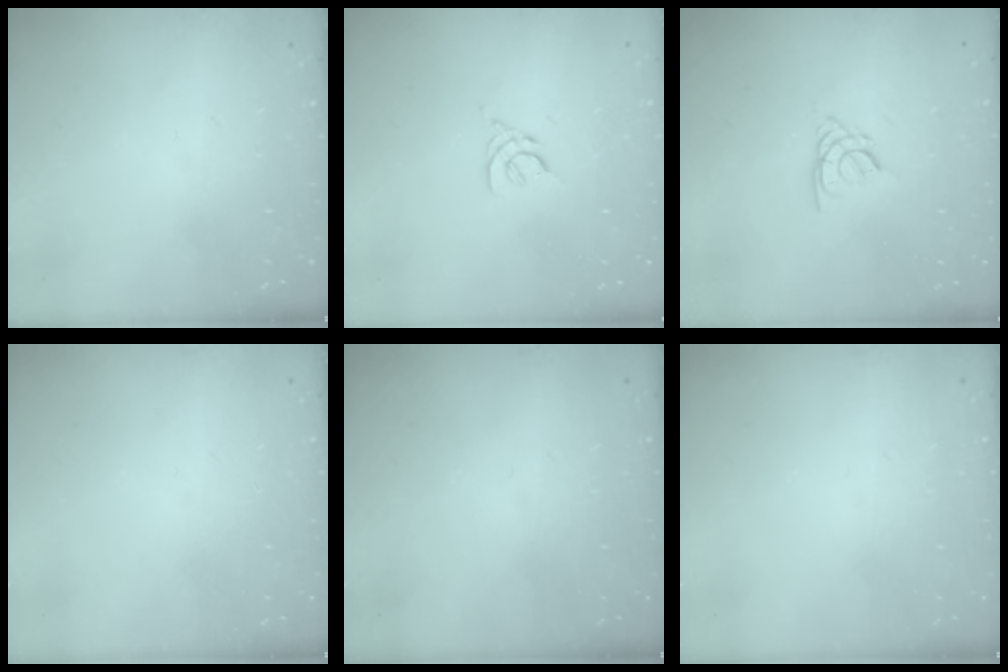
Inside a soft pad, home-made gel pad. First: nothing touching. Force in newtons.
{"total": 2.4, "press": 2.3, "slide": 0.6}
{"total": 2.2, "press": 2.1, "slide": 0.5}
{"total": 0.0}
{"total": 0.0}
{"total": 0.0}